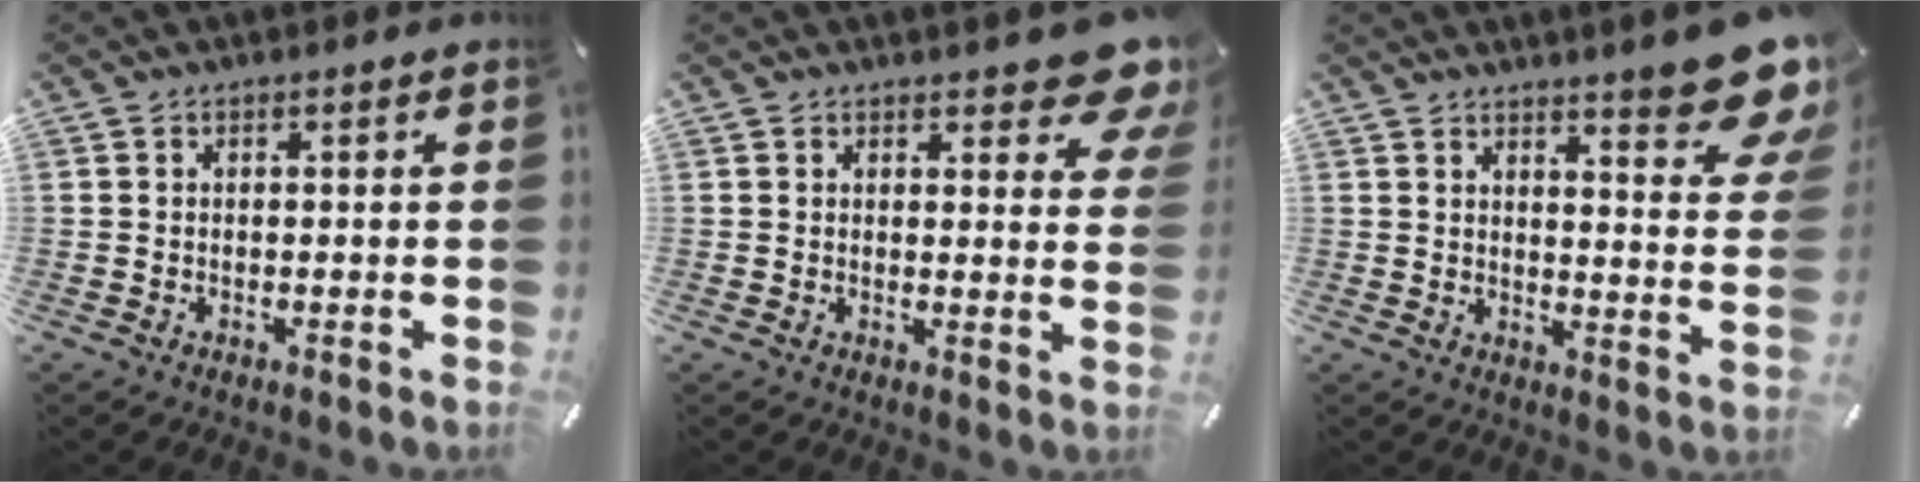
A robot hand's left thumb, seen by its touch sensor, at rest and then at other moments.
{"total": 8.3, "force": [5.9, 3.3, 4.7], "torque": [-0.044, -0.049, 0.102]}
{"total": 13.0, "force": [9.6, 2.8, 8.2], "torque": [-0.103, -0.085, 0.163]}